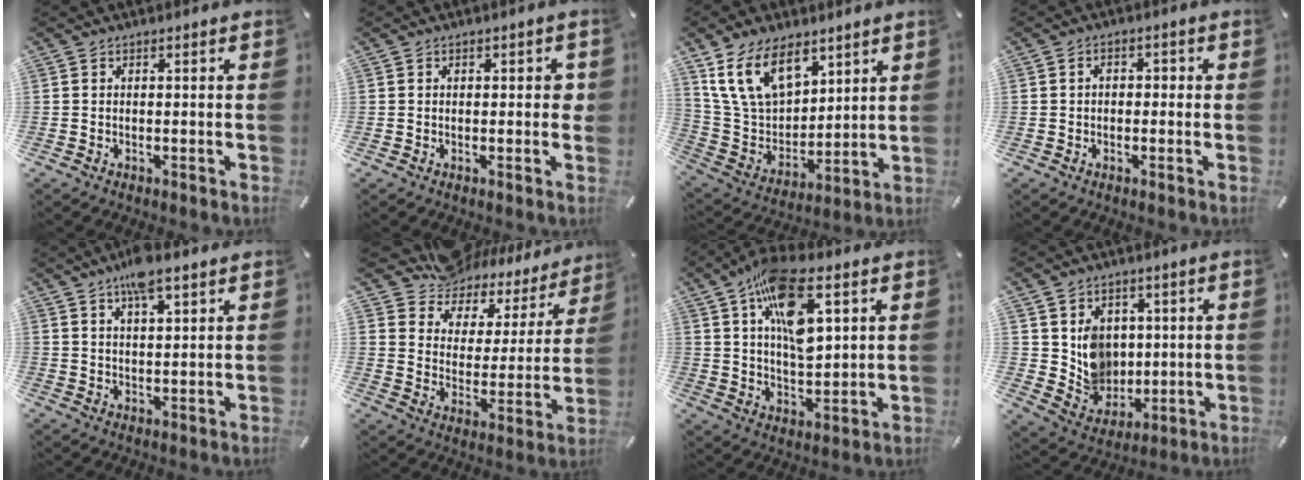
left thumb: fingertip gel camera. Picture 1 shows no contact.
{"total": 2.2, "force": [0.1, 1.2, 1.8], "torque": [-0.019, 0.000, -0.004]}
{"total": 16.4, "force": [9.7, 10.2, 8.4], "torque": [-0.188, -0.038, 0.184]}
{"total": 2.3, "force": [-0.5, 1.7, 1.5], "torque": [-0.029, 0.010, -0.013]}
{"total": 7.5, "force": [5.5, 2.2, 4.6], "torque": [-0.080, -0.021, 0.095]}
{"total": 10.2, "force": [9.3, 4.2, -0.5], "torque": [-0.008, -0.111, 0.157]}
{"total": 16.7, "force": [7.4, 8.2, 12.5], "torque": [-0.215, -0.011, 0.126]}
{"total": 9.5, "force": [3.0, 8.6, 2.6], "torque": [-0.046, -0.023, 0.069]}